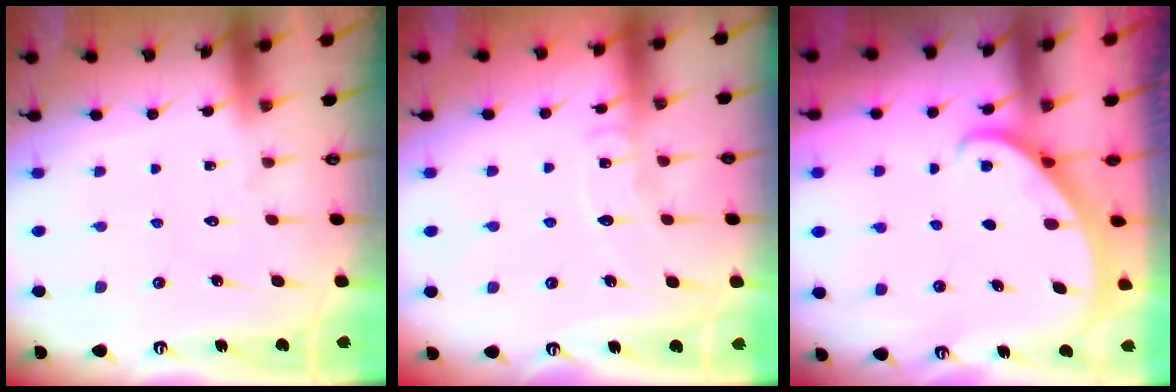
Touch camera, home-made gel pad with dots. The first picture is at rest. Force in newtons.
{"total": 7.1, "press": 7.0, "slide": 0.7}
{"total": 1.5, "press": 1.5, "slide": 0.1}